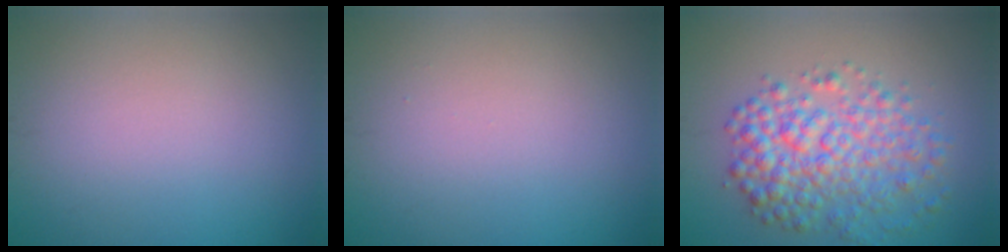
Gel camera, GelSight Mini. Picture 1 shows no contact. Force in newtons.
{"total": 0.0}
{"total": 5.8, "press": 5.8, "slide": 0.1}